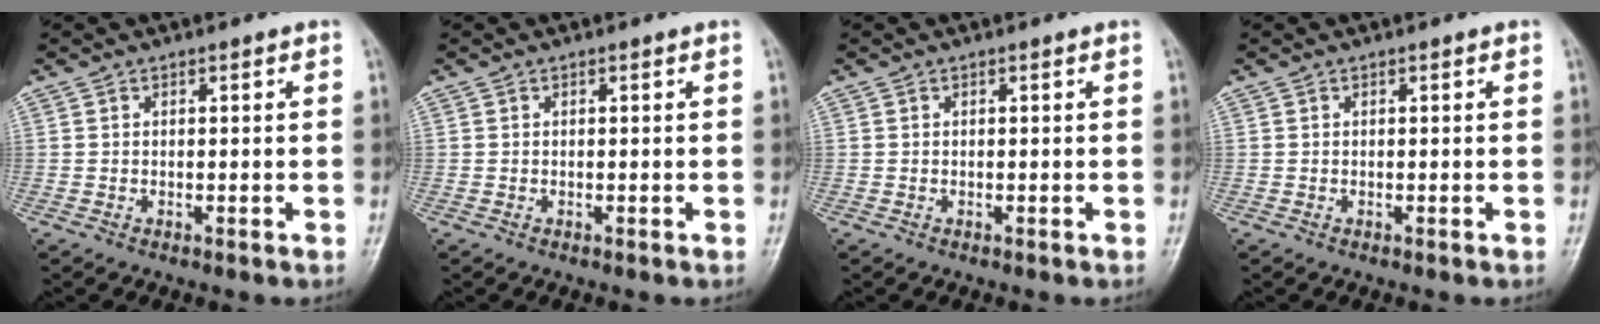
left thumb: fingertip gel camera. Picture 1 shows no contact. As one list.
[{"total": 0.0}, {"total": 0.0}, {"total": 0.0}]